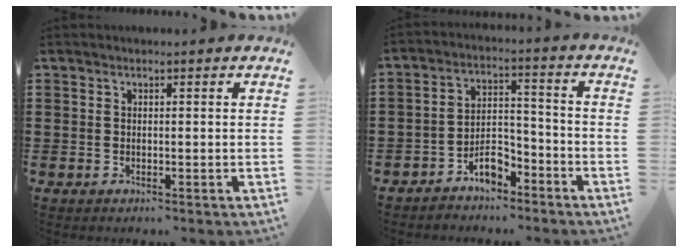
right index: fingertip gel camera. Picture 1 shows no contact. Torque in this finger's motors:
{"motor_torque": [0.88, -0.58, 0.26, 0.08]}